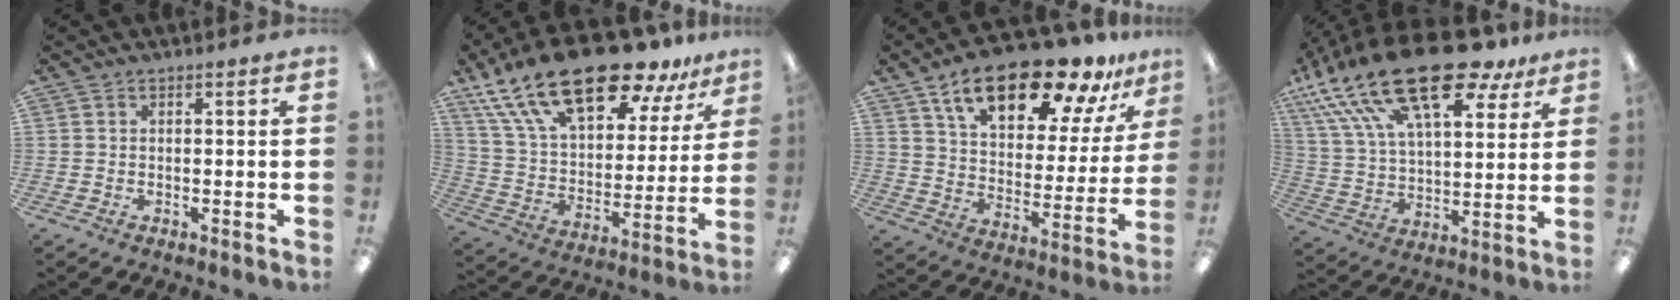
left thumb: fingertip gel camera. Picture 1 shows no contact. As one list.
[{"total": 26.5, "force": [18.3, 10.6, 16.0], "torque": [-0.296, -0.111, 0.313]}, {"total": 22.0, "force": [15.2, 8.9, 13.1], "torque": [-0.204, -0.087, 0.256]}, {"total": 26.5, "force": [16.8, 10.5, 17.6], "torque": [-0.329, -0.092, 0.287]}]